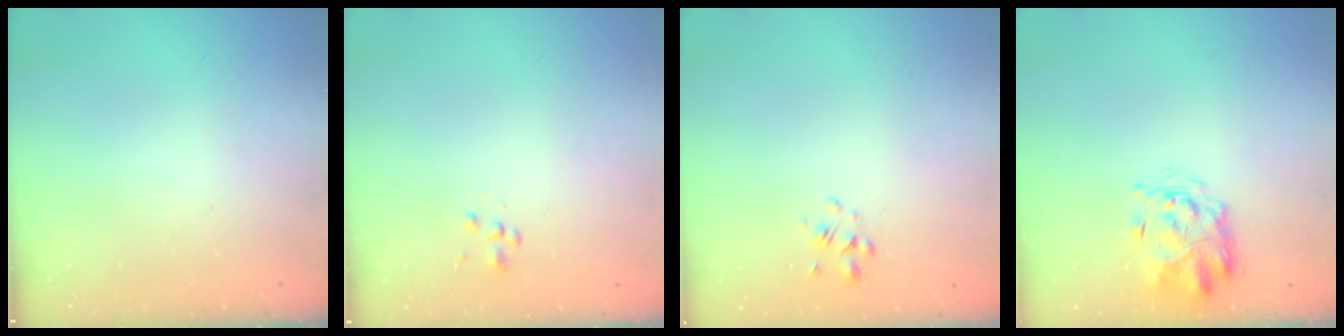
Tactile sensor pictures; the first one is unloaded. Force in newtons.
{"total": 1.6, "press": 1.5, "slide": 0.4}
{"total": 1.4, "press": 1.2, "slide": 0.8}
{"total": 3.0, "press": 2.9, "slide": 0.8}